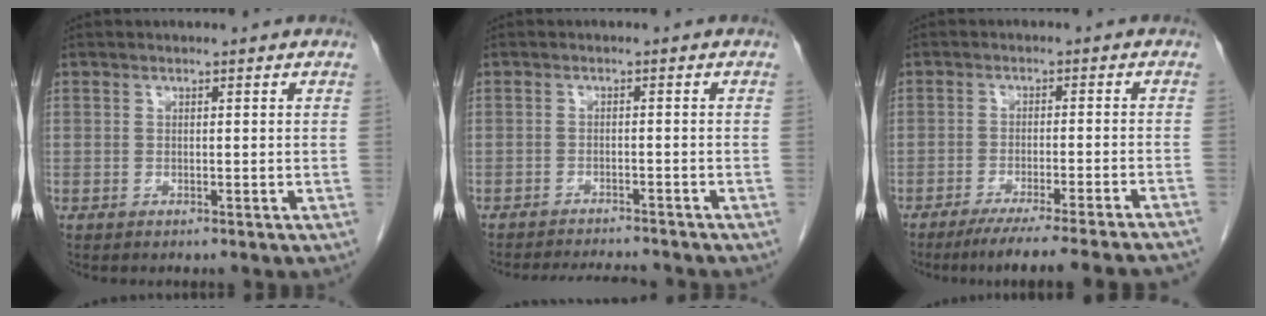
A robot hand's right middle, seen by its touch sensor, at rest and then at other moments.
{"total": 7.9, "force": [-7.5, 0.7, 2.3], "torque": [-0.036, -0.006, -0.104]}
{"total": 18.0, "force": [-16.3, -1.2, 7.5], "torque": [-0.073, -0.040, -0.217]}